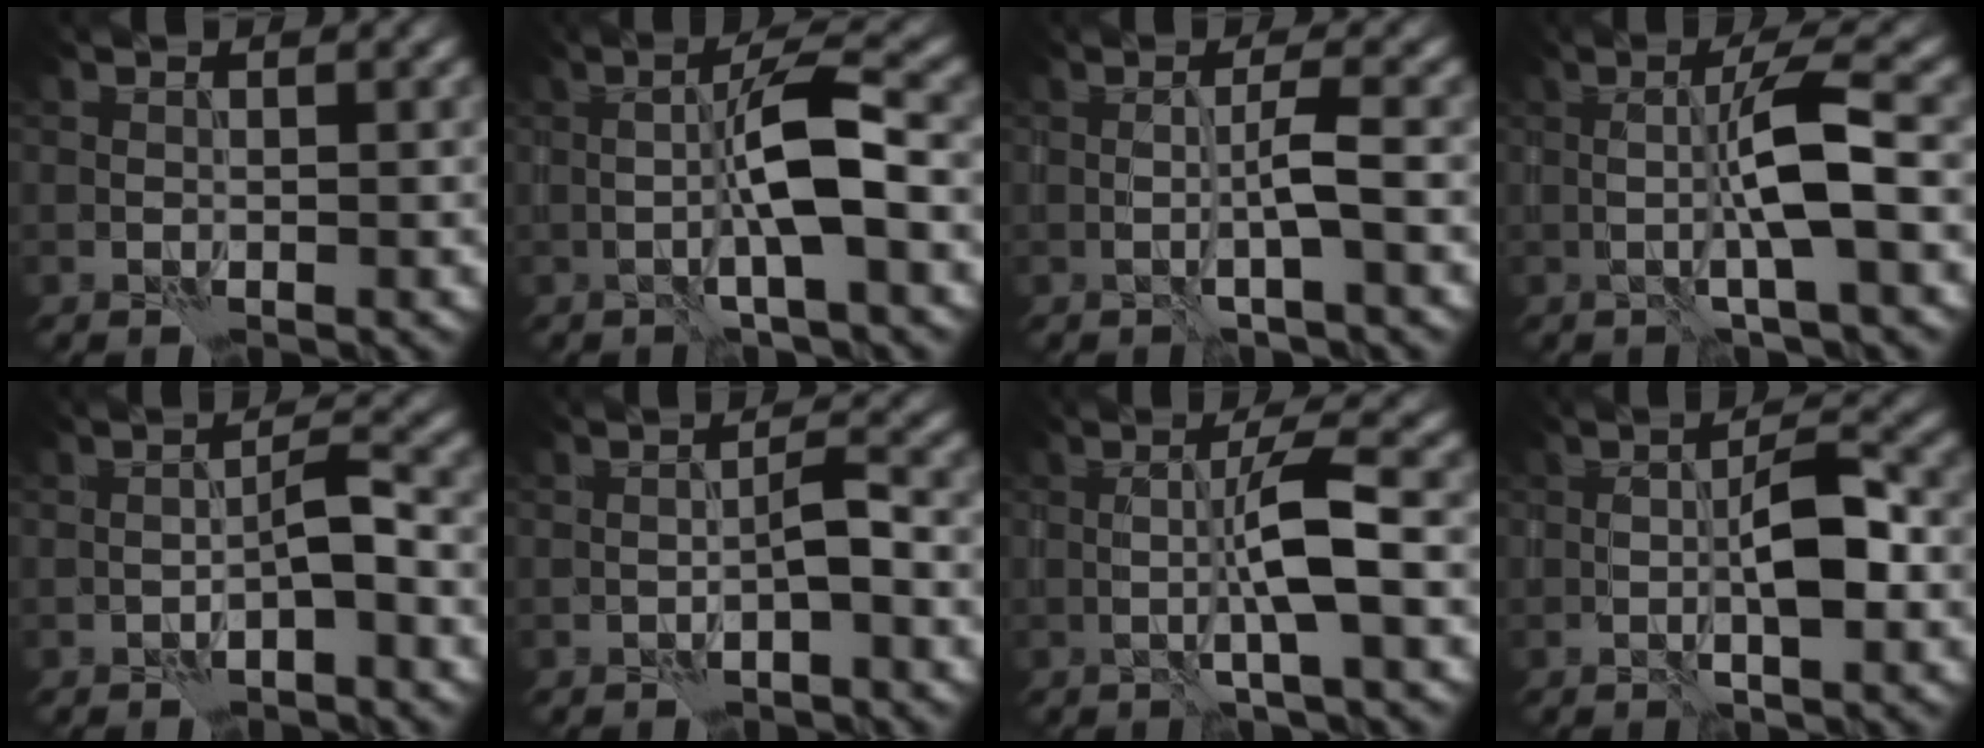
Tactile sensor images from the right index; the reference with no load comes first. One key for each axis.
{"total": 4.1, "fx": 0.2, "fy": 0.2, "fz": 4.1, "tx": -0.092, "ty": 0.007, "tz": -0.009}
{"total": 1.4, "fx": 0.2, "fy": -0.4, "fz": 1.3, "tx": -0.041, "ty": -0.004, "tz": -0.010}
{"total": 3.9, "fx": 0.5, "fy": 0.0, "fz": 3.8, "tx": -0.088, "ty": 0.000, "tz": -0.003}
{"total": 1.3, "fx": -0.3, "fy": -0.4, "fz": 1.2, "tx": -0.040, "ty": 0.004, "tz": -0.015}
{"total": 1.0, "fx": -0.1, "fy": -0.4, "fz": 0.9, "tx": -0.035, "ty": 0.001, "tz": -0.012}
{"total": 3.2, "fx": 0.5, "fy": -0.1, "fz": 3.2, "tx": -0.076, "ty": -0.002, "tz": -0.004}
{"total": 3.2, "fx": 0.1, "fy": 0.5, "fz": 3.1, "tx": -0.077, "ty": 0.000, "tz": -0.007}